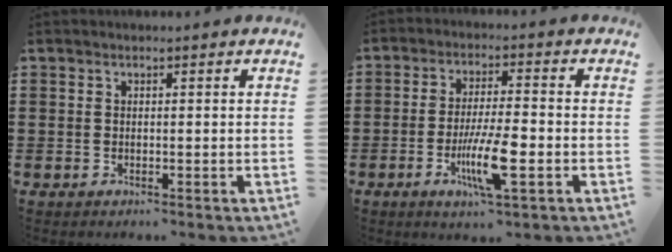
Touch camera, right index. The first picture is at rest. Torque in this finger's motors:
{"motor_torque": [2.14, 0.00, 0.42, 0.13]}